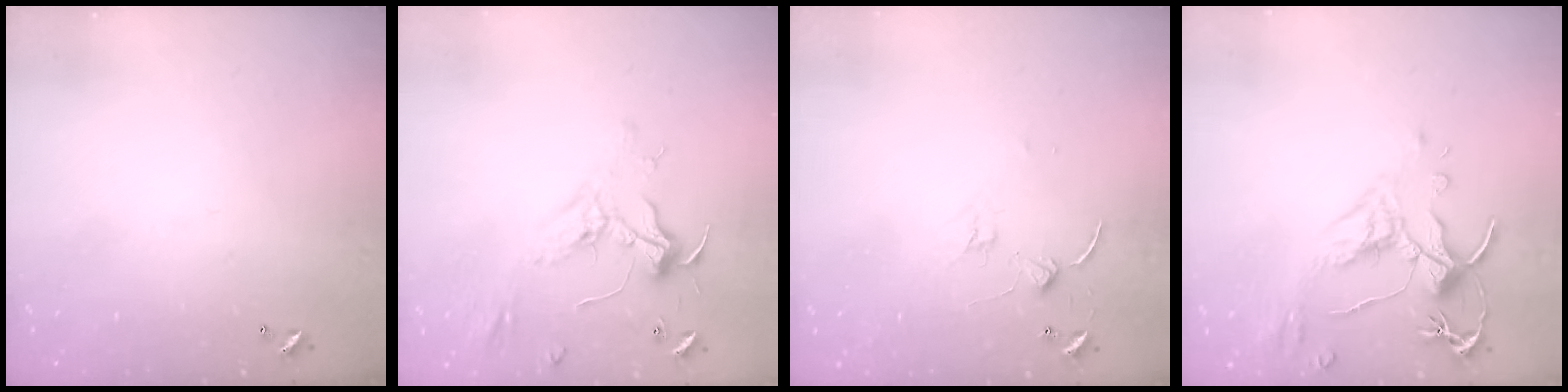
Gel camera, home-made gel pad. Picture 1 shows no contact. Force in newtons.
{"total": 2.3, "press": 2.1, "slide": 0.9}
{"total": 0.6, "press": 0.5, "slide": 0.3}
{"total": 2.5, "press": 2.1, "slide": 1.4}